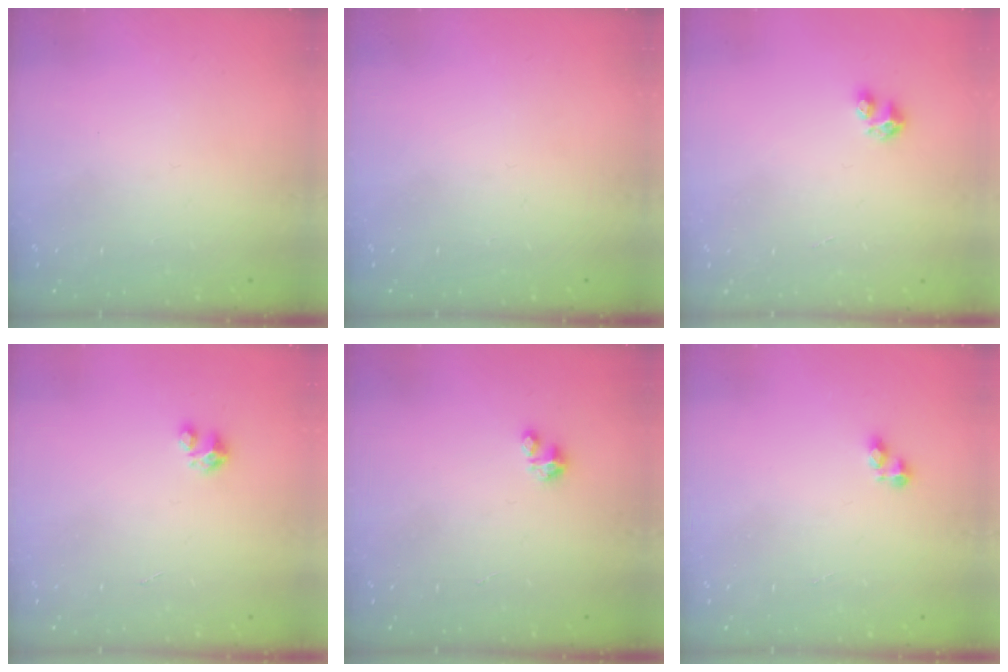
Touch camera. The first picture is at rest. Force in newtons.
{"total": 0.0}
{"total": 3.0, "press": 2.9, "slide": 0.3}
{"total": 1.8, "press": 1.8, "slide": 0.1}
{"total": 0.9, "press": 0.9, "slide": 0.2}
{"total": 2.4, "press": 2.4, "slide": 0.3}